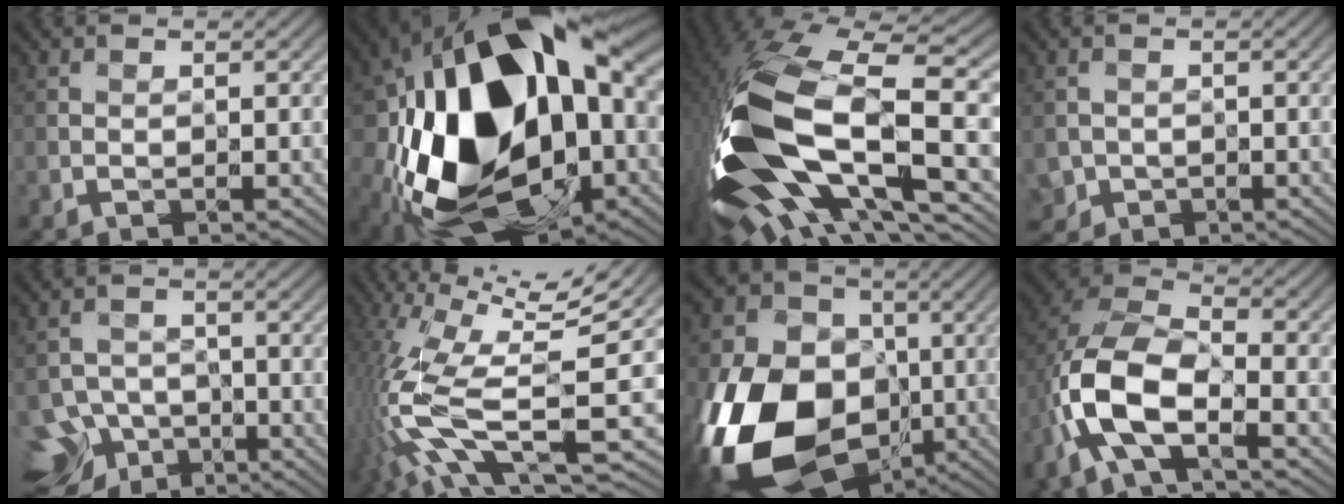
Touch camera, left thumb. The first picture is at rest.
{"total": 20.0, "force": [-0.1, 13.8, 14.5], "torque": [-0.326, -0.054, 0.023]}
{"total": 20.3, "force": [-2.5, 9.1, 18.0], "torque": [-0.405, -0.050, -0.031]}
{"total": 1.7, "force": [-0.7, 1.6, -0.3], "torque": [0.002, -0.010, -0.013]}
{"total": 8.2, "force": [-5.6, 5.6, 2.0], "torque": [-0.043, -0.021, -0.095]}
{"total": 12.5, "force": [-1.4, 3.5, 11.9], "torque": [-0.270, -0.005, -0.013]}
{"total": 20.5, "force": [-5.2, 15.3, 12.6], "torque": [-0.303, -0.039, -0.093]}
{"total": 10.6, "force": [-3.9, 5.2, 8.3], "torque": [-0.191, -0.006, -0.084]}